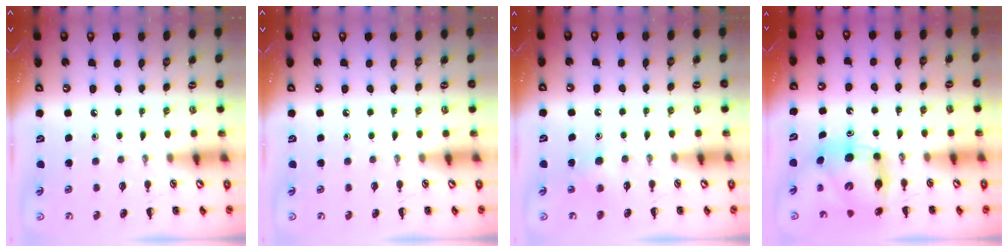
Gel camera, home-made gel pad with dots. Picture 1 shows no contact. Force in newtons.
{"total": 0.0}
{"total": 4.2, "press": 3.8, "slide": 1.7}
{"total": 8.7, "press": 8.3, "slide": 2.5}